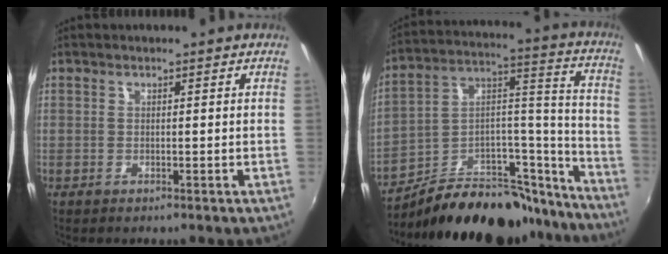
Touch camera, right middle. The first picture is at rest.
{"total": 24.1, "force": [-19.5, 9.9, 10.1], "torque": [-0.130, 0.076, -0.282]}